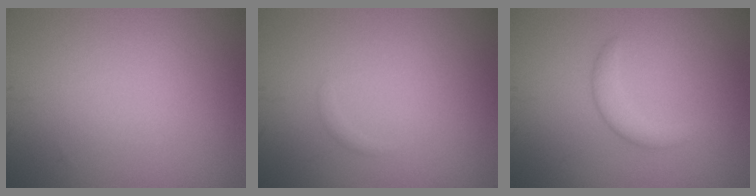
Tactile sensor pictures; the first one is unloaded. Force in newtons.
{"total": 0.5, "press": 0.5, "slide": 0.1}
{"total": 2.1, "press": 2.1, "slide": 0.2}